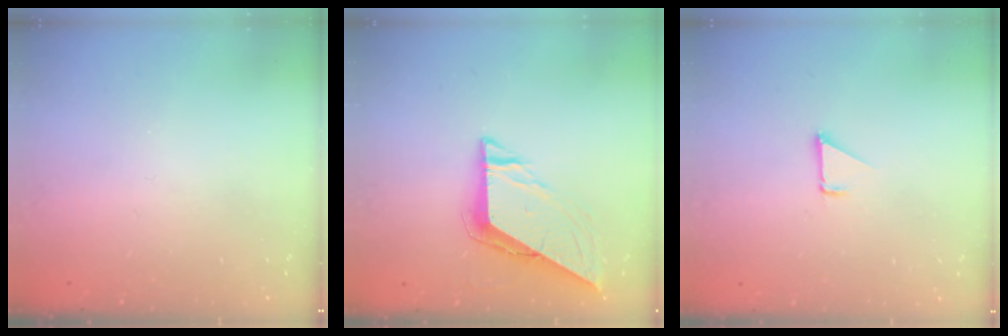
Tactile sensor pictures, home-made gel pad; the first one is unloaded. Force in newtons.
{"total": 7.4, "press": 7.4, "slide": 0.6}
{"total": 1.5, "press": 1.5, "slide": 0.1}